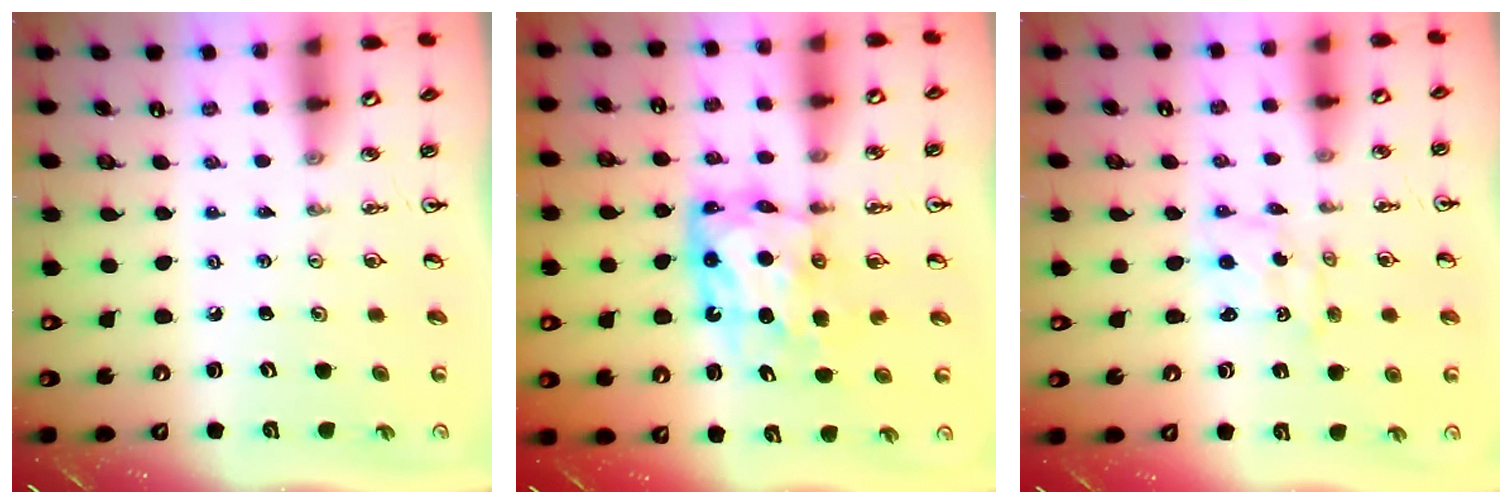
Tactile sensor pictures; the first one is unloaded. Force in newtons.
{"total": 9.5, "press": 9.5, "slide": 0.9}
{"total": 1.7, "press": 1.4, "slide": 0.9}